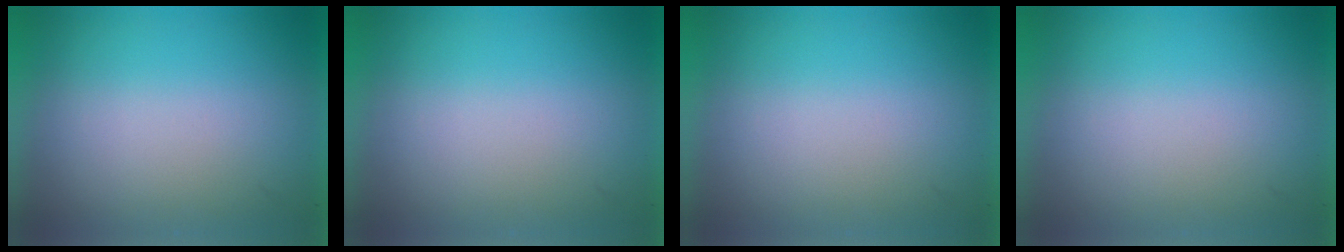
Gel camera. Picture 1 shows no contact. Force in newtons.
{"total": 0.0}
{"total": 0.0}
{"total": 1.1}